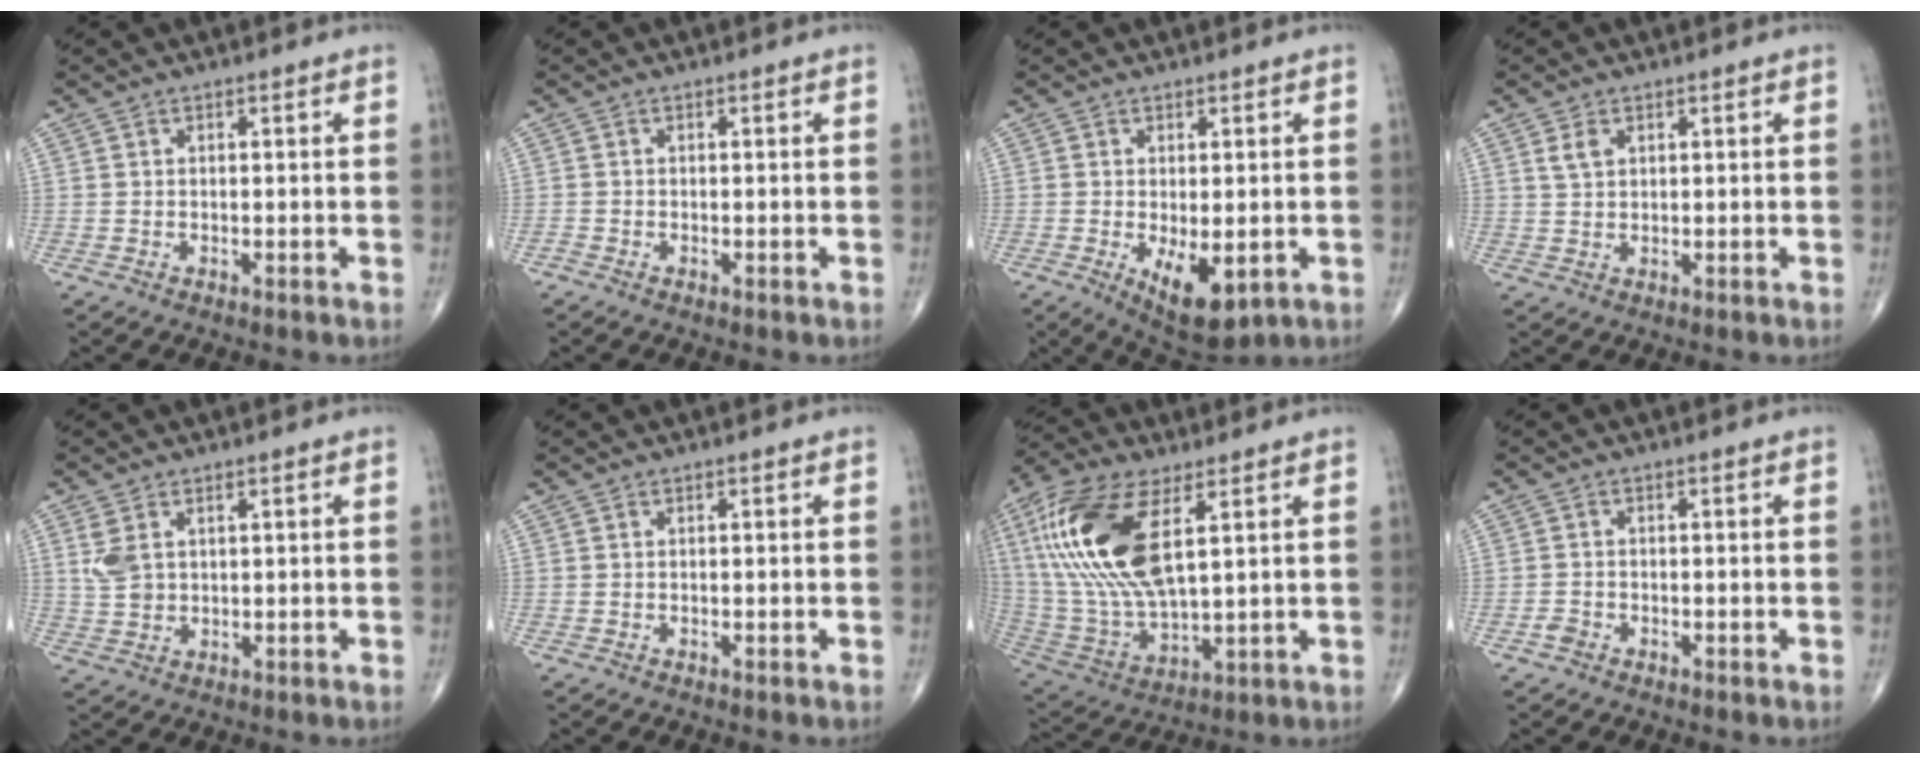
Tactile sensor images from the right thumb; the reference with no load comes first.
{"total": 0.6, "force": [-0.4, 0.3, 0.3], "torque": [-0.008, -0.001, -0.010]}
{"total": 8.7, "force": [-2.3, 4.0, 7.4], "torque": [-0.104, -0.015, -0.019]}
{"total": 2.7, "force": [1.2, 1.7, 1.6], "torque": [-0.028, 0.000, 0.027]}
{"total": 4.3, "force": [1.6, 2.7, 2.8], "torque": [-0.058, -0.001, 0.042]}
{"total": 0.0}
{"total": 22.6, "force": [6.8, 10.0, 19.0], "torque": [-0.415, -0.019, 0.132]}
{"total": 1.4, "force": [-0.9, 0.9, 0.4], "torque": [-0.007, 0.004, -0.020]}